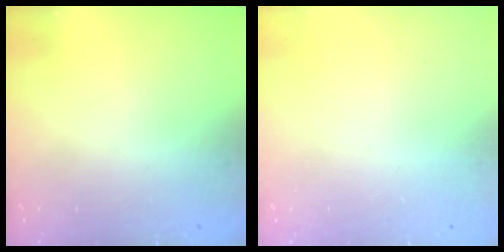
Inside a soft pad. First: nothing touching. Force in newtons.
{"total": 0.0}